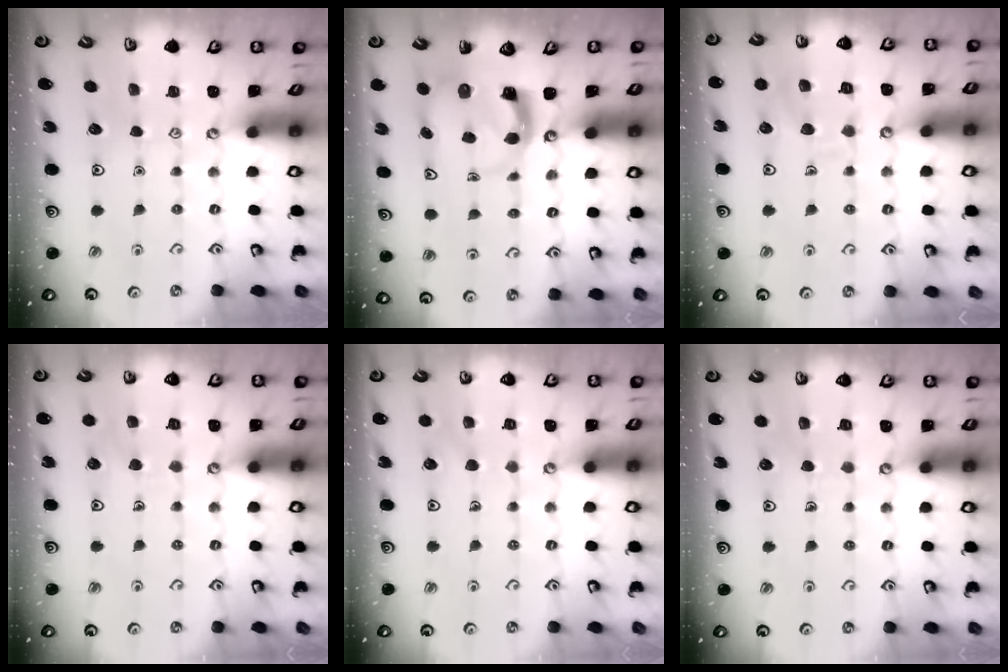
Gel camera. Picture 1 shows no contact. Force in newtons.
{"total": 3.9, "press": 3.8, "slide": 0.6}
{"total": 9.7, "press": 9.7, "slide": 0.9}
{"total": 6.6, "press": 6.6, "slide": 0.5}
{"total": 5.3, "press": 5.2, "slide": 0.4}
{"total": 6.1, "press": 6.1, "slide": 0.4}